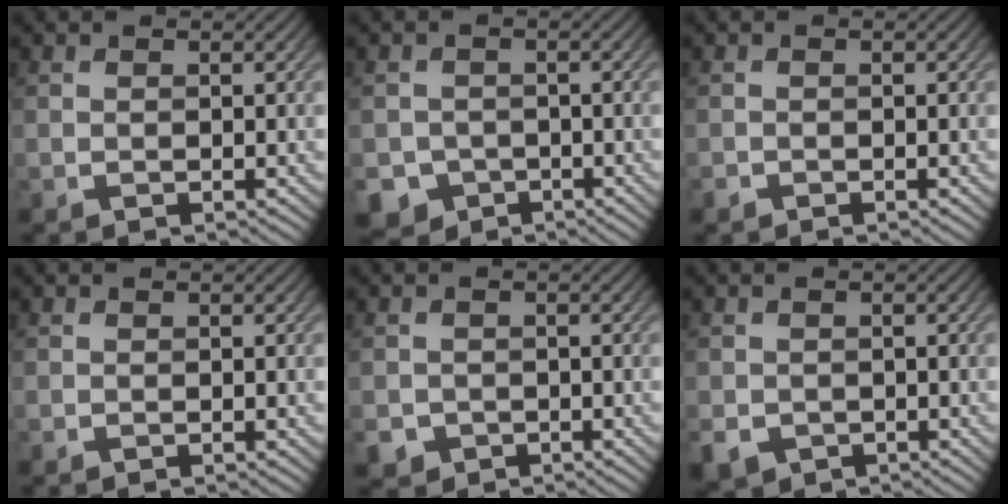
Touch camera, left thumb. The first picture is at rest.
{"total": 4.1, "force": [-2.2, 3.3, 0.8], "torque": [-0.014, -0.004, -0.043]}
{"total": 0.6, "force": [-0.5, 0.3, 0.1], "torque": [-0.002, -0.004, -0.010]}
{"total": 0.0}
{"total": 2.6, "force": [-1.3, 2.1, 0.6], "torque": [-0.013, -0.012, -0.029]}
{"total": 3.0, "force": [-1.3, 2.5, 1.0], "torque": [-0.027, -0.017, -0.027]}